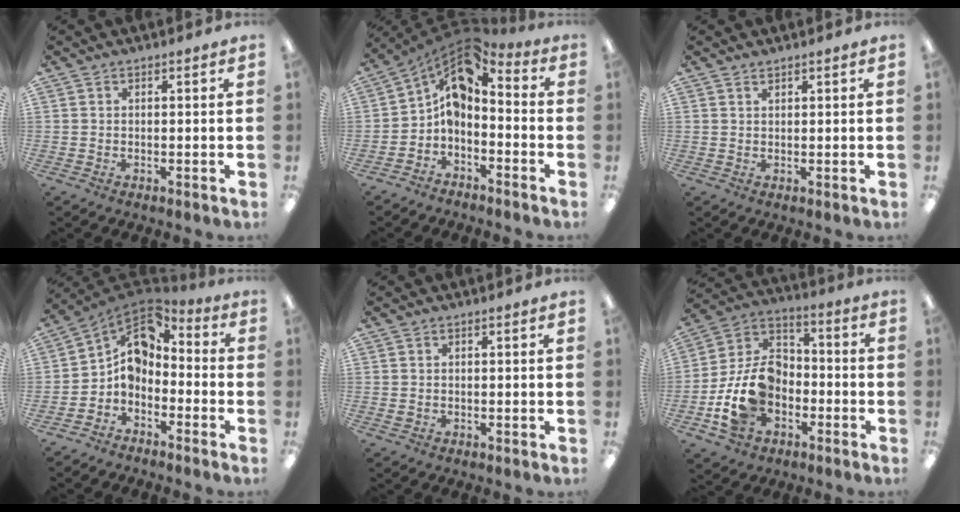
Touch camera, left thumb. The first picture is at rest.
{"total": 7.4, "force": [0.7, 5.1, 5.3], "torque": [-0.079, -0.009, 0.015]}
{"total": 1.0, "force": [1.0, 0.1, -0.1], "torque": [0.001, 0.001, 0.018]}
{"total": 8.2, "force": [0.4, 6.3, 5.3], "torque": [-0.087, -0.004, 0.008]}
{"total": 0.5, "force": [0.3, 0.5, 0.0], "torque": [0.000, 0.004, 0.003]}
{"total": 15.3, "force": [-4.1, 11.4, 9.4], "torque": [-0.215, 0.025, -0.071]}